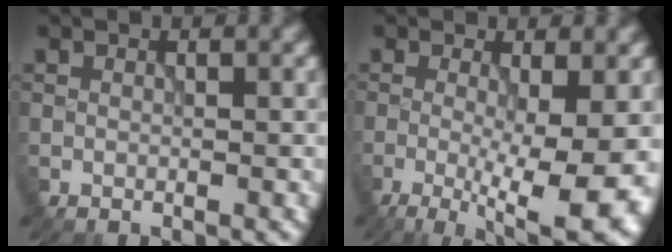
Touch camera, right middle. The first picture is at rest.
{"total": 9.3, "force": [-1.9, 2.5, 8.7], "torque": [-0.141, -0.020, -0.024]}